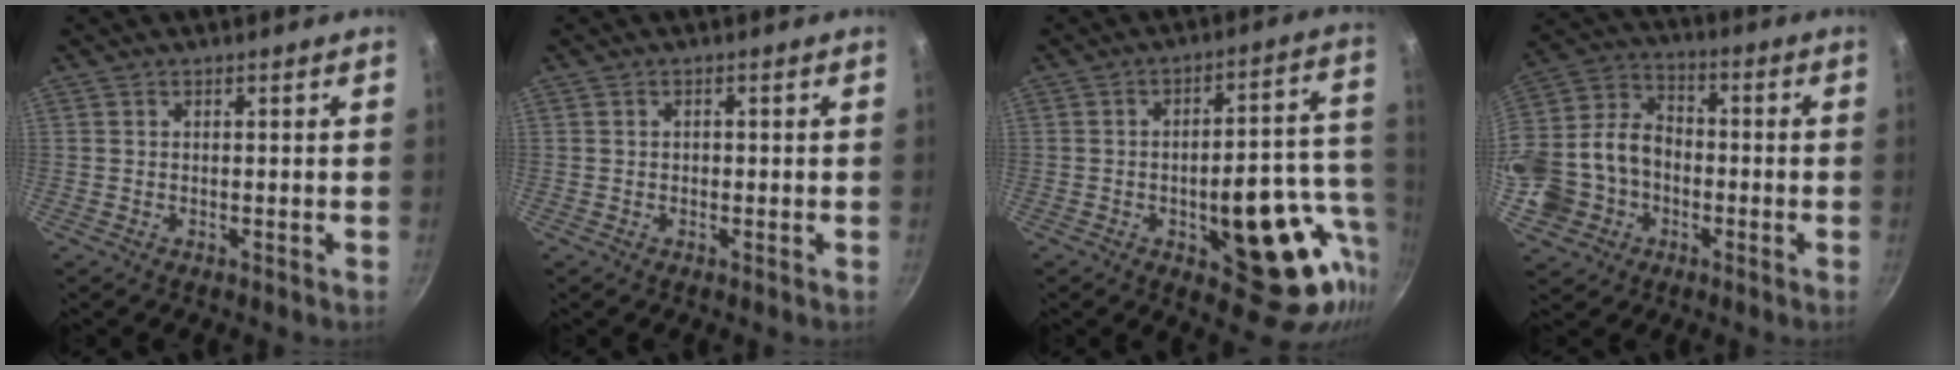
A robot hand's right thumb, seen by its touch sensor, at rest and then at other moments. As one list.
[{"total": 0.9, "force": [0.0, 0.7, 0.5], "torque": [-0.006, 0.004, 0.000]}, {"total": 19.9, "force": [-4.7, 8.8, 17.3], "torque": [-0.165, 0.021, -0.058]}, {"total": 19.9, "force": [-4.4, 16.4, 10.4], "torque": [-0.230, 0.062, -0.075]}]